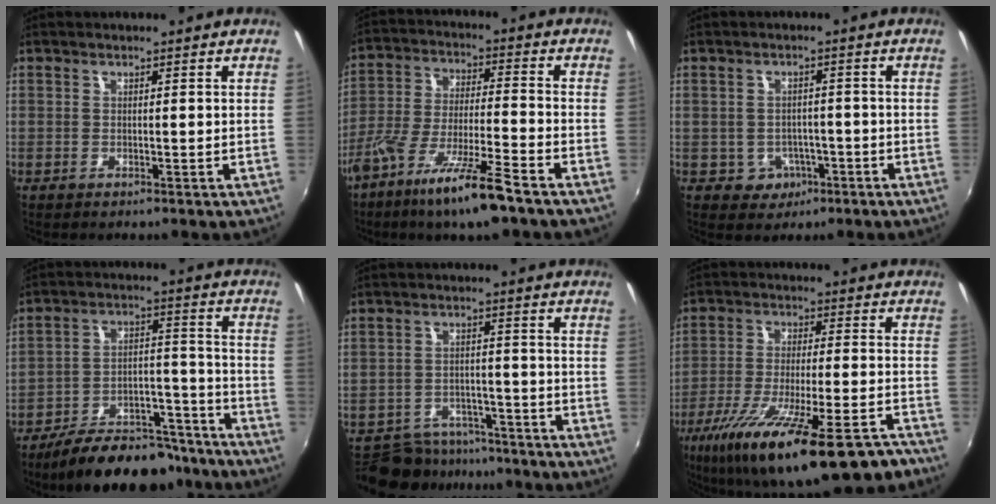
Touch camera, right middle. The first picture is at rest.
{"total": 13.4, "force": [-9.0, 1.1, 9.8], "torque": [-0.195, -0.027, -0.165]}
{"total": 4.6, "force": [-1.9, 4.1, 0.9], "torque": [-0.030, 0.008, -0.019]}
{"total": 18.7, "force": [-15.7, 6.8, 7.7], "torque": [-0.135, 0.022, -0.213]}
{"total": 9.9, "force": [-8.7, 4.4, 1.9], "torque": [-0.051, 0.007, -0.126]}
{"total": 25.8, "force": [-17.8, 5.7, 17.8], "torque": [-0.309, -0.071, -0.268]}